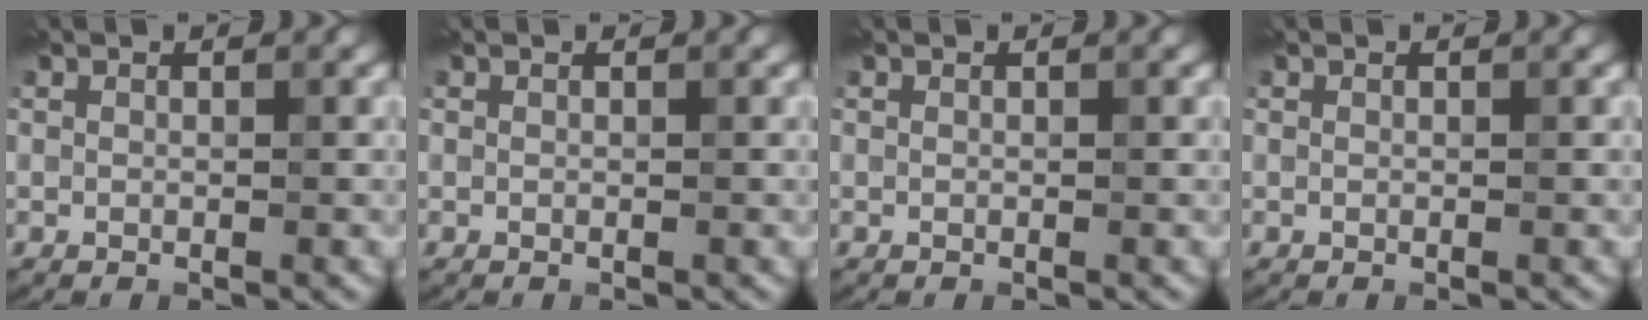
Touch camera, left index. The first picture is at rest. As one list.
[{"total": 0.0}, {"total": 0.0}, {"total": 0.0}]